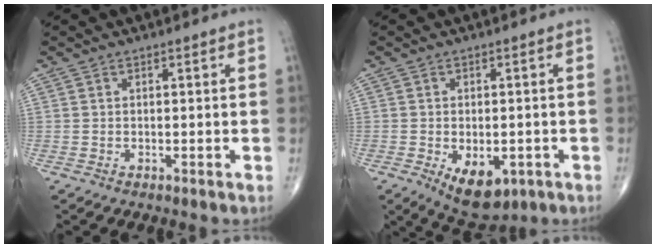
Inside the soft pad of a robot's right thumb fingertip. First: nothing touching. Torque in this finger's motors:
{"motor_torque": [0.01, 0.27, 0.43, 0.29, -0.01]}